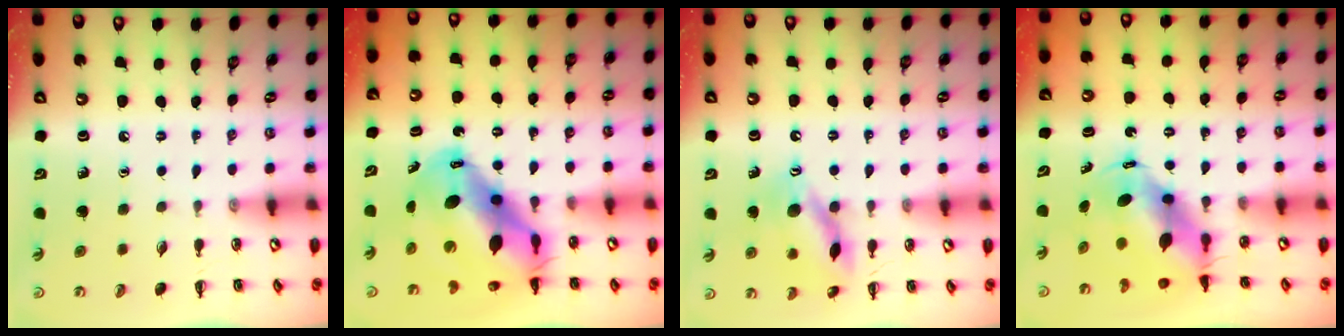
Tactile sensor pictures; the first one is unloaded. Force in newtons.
{"total": 17.3, "press": 16.7, "slide": 4.6}
{"total": 13.9, "press": 13.9, "slide": 1.3}
{"total": 7.1, "press": 6.9, "slide": 1.8}